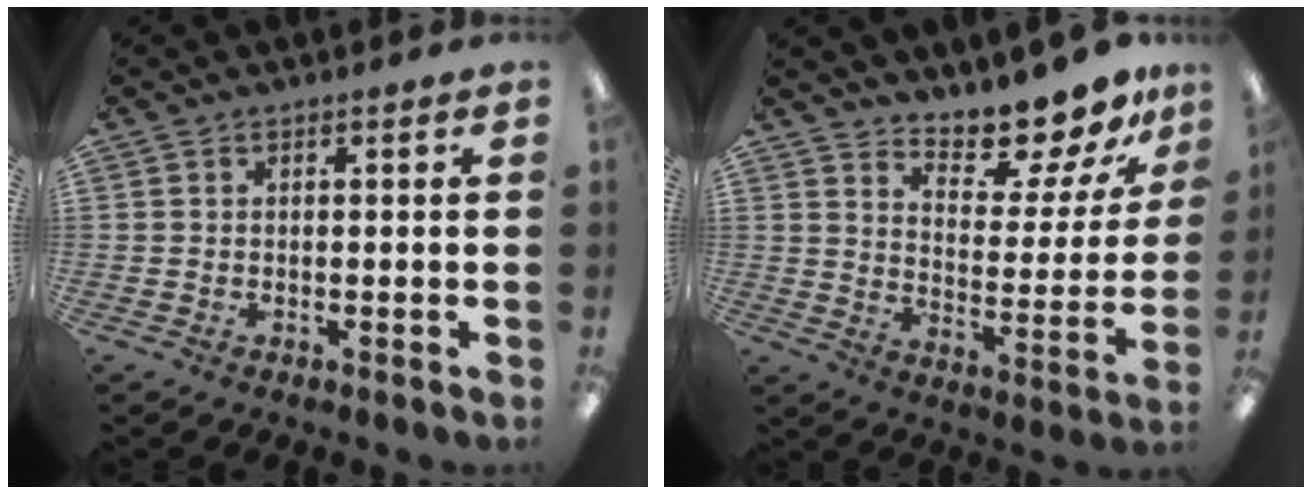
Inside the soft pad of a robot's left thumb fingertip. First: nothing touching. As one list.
[{"total": 12.4, "force": [11.4, 2.8, 3.8], "torque": [-0.058, -0.099, 0.199]}]